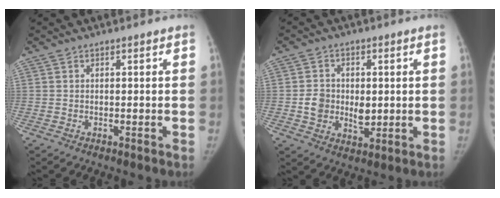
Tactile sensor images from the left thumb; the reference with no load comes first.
{"total": 8.0, "force": [-0.3, 6.3, 4.9], "torque": [-0.052, -0.004, 0.002]}